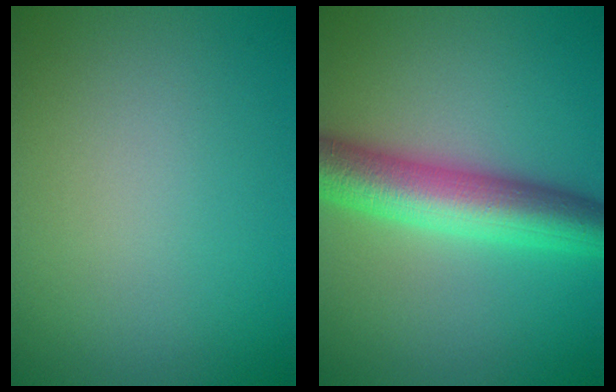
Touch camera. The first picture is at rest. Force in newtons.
{"total": 7.9, "press": 7.9, "slide": 0.1}